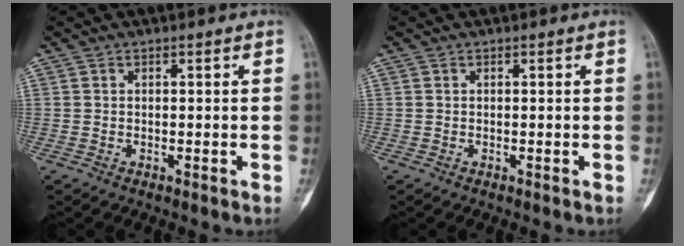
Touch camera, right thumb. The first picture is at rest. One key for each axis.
{"total": 0.0}